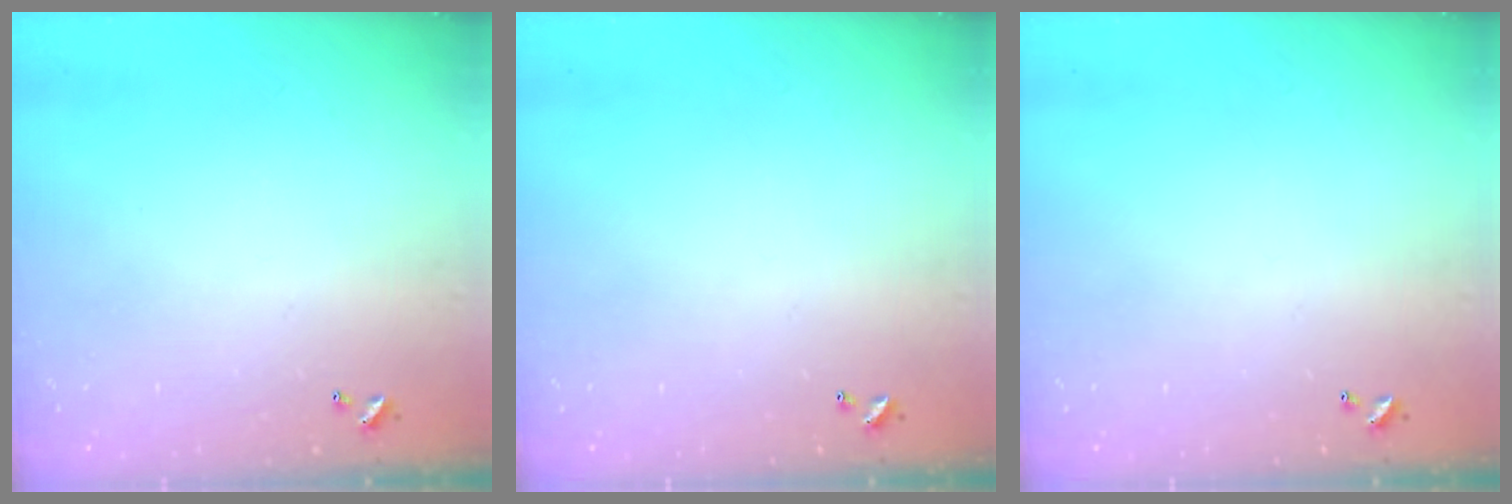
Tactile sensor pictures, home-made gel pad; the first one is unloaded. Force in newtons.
{"total": 0.0}
{"total": 0.0}